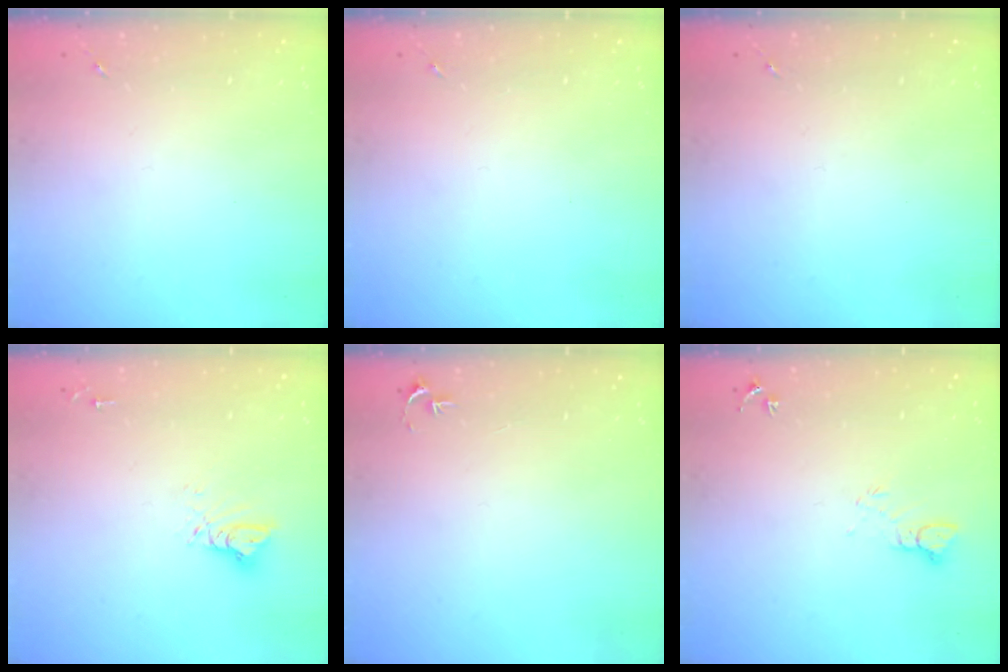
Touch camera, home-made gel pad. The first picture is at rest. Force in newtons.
{"total": 0.0}
{"total": 0.0}
{"total": 7.3, "press": 7.3, "slide": 0.7}
{"total": 2.7, "press": 2.7, "slide": 0.3}
{"total": 3.9, "press": 3.8, "slide": 0.4}